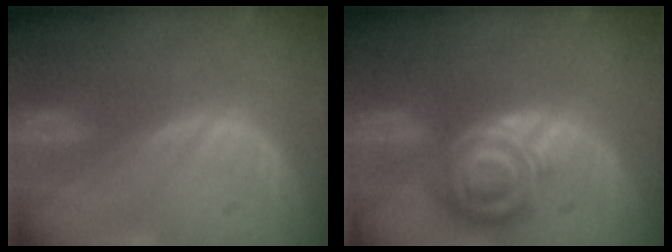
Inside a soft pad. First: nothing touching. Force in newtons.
{"total": 8.3, "press": 7.2, "slide": 4.0}